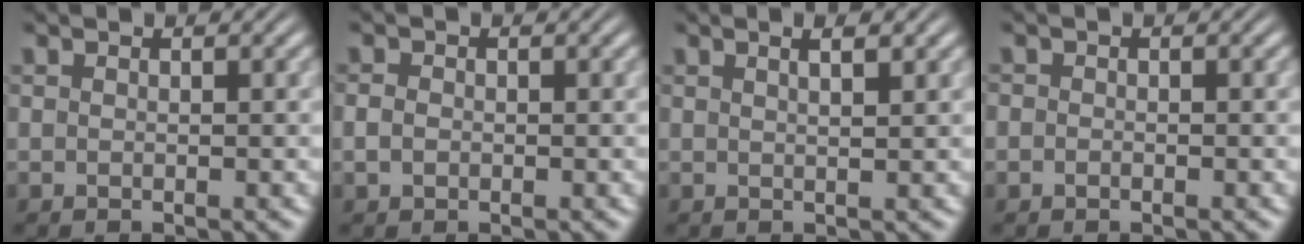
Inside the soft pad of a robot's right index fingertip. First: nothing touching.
{"total": 1.2, "force": [-0.3, 1.0, 0.6], "torque": [-0.019, -0.006, -0.003]}
{"total": 1.6, "force": [0.8, 0.0, 1.3], "torque": [-0.018, 0.000, 0.015]}
{"total": 0.9, "force": [-0.4, 0.8, 0.1], "torque": [-0.005, -0.005, -0.008]}